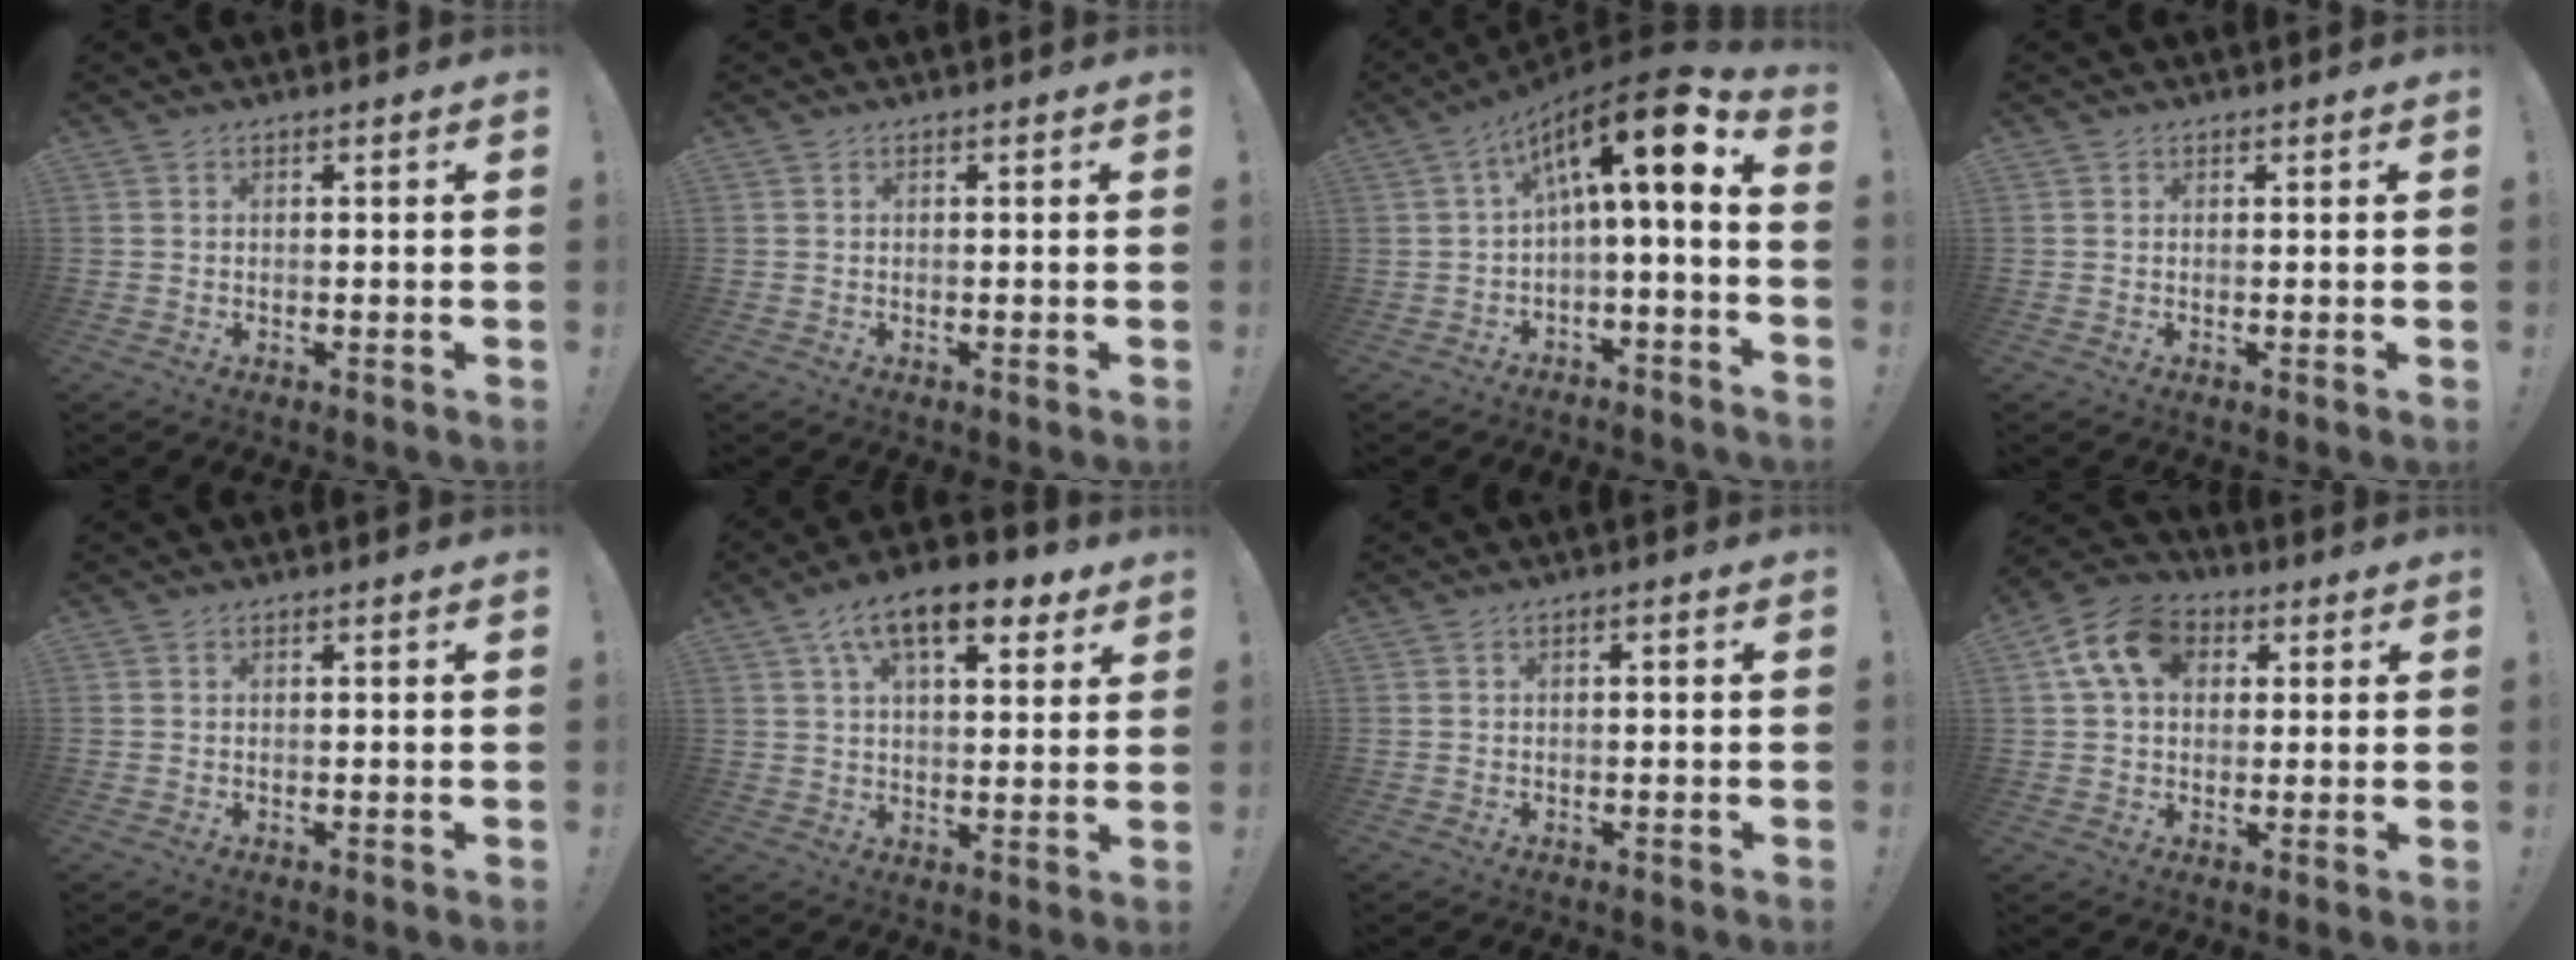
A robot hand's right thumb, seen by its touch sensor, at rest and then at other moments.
{"total": 0.0}
{"total": 13.4, "force": [3.4, 1.4, 12.9], "torque": [-0.200, -0.028, 0.044]}
{"total": 0.0}
{"total": 0.0}
{"total": 13.7, "force": [7.3, 6.2, 9.9], "torque": [-0.153, -0.026, 0.123]}
{"total": 1.3, "force": [-1.0, 0.0, 0.8], "torque": [-0.015, 0.004, -0.019]}
{"total": 12.7, "force": [4.2, 9.2, 7.7], "torque": [-0.136, 0.002, 0.083]}